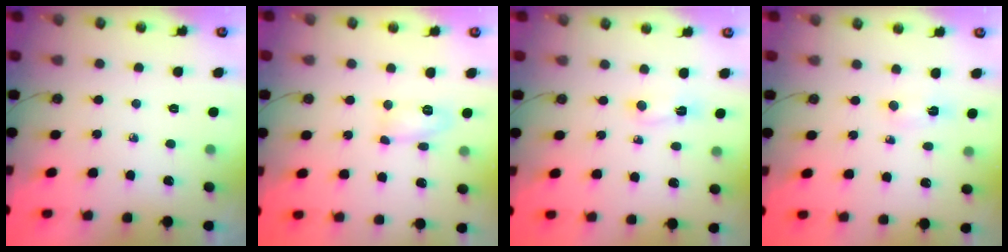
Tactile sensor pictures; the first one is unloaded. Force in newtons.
{"total": 8.9, "press": 7.6, "slide": 4.5}
{"total": 3.3, "press": 3.2, "slide": 0.7}
{"total": 2.4, "press": 2.2, "slide": 1.0}